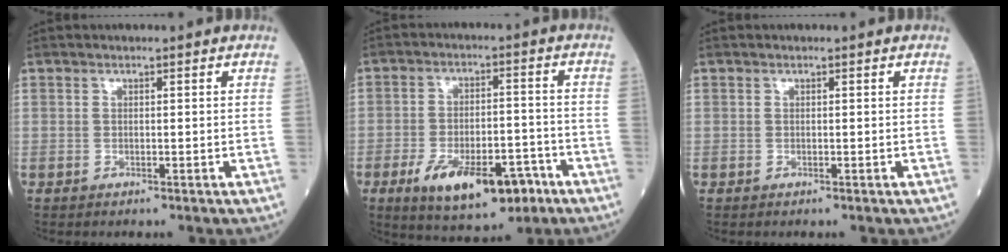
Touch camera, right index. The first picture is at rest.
{"total": 12.5, "force": [-6.6, 5.1, 9.3], "torque": [-0.148, -0.004, -0.097]}
{"total": 0.0}